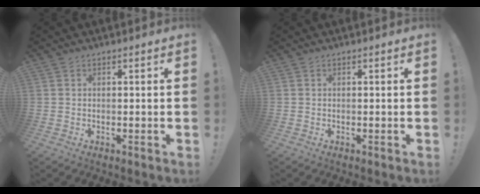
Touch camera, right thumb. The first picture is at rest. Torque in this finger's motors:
{"motor_torque": [0.00, 0.00, -0.01, 0.02, 0.02]}